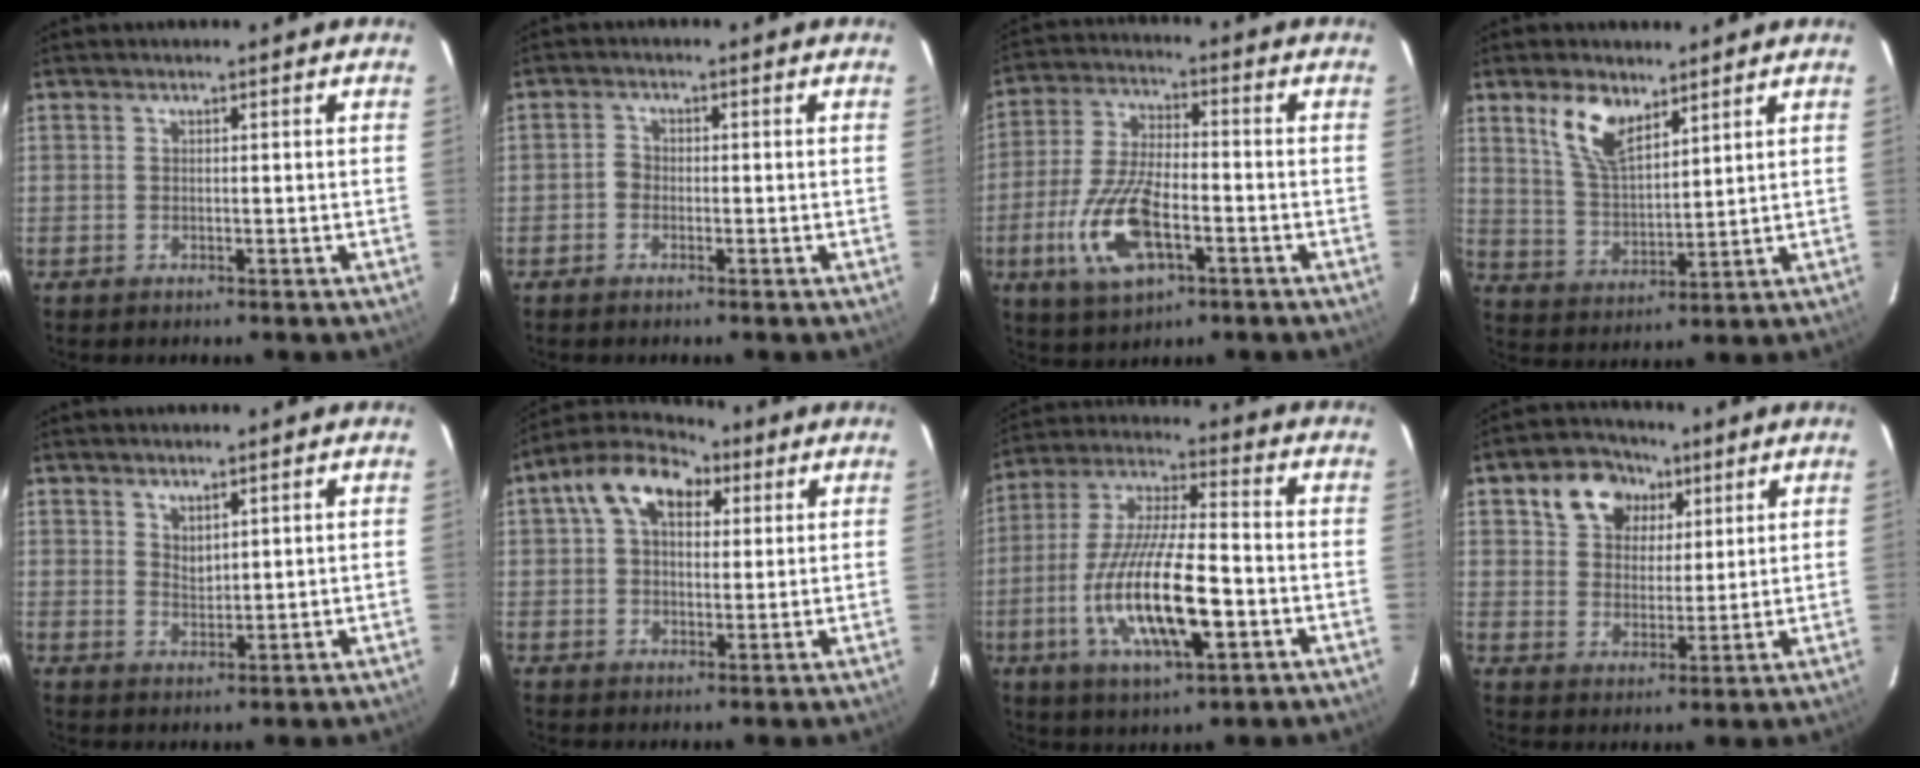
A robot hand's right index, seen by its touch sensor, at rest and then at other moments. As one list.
[{"total": 1.6, "force": [-1.0, 1.2, 0.5], "torque": [-0.008, 0.005, -0.022]}, {"total": 13.9, "force": [-5.0, 5.8, 11.6], "torque": [-0.252, -0.009, -0.091]}, {"total": 9.0, "force": [5.6, 3.9, 5.8], "torque": [-0.112, 0.007, 0.117]}, {"total": 2.6, "force": [2.0, 1.0, 1.3], "torque": [-0.020, -0.003, 0.037]}, {"total": 11.2, "force": [4.3, 7.3, 7.3], "torque": [-0.137, 0.045, 0.064]}, {"total": 17.7, "force": [-5.1, 4.7, 16.3], "torque": [-0.330, -0.015, -0.093]}, {"total": 9.9, "force": [4.9, 7.5, 4.2], "torque": [-0.089, 0.030, 0.088]}]